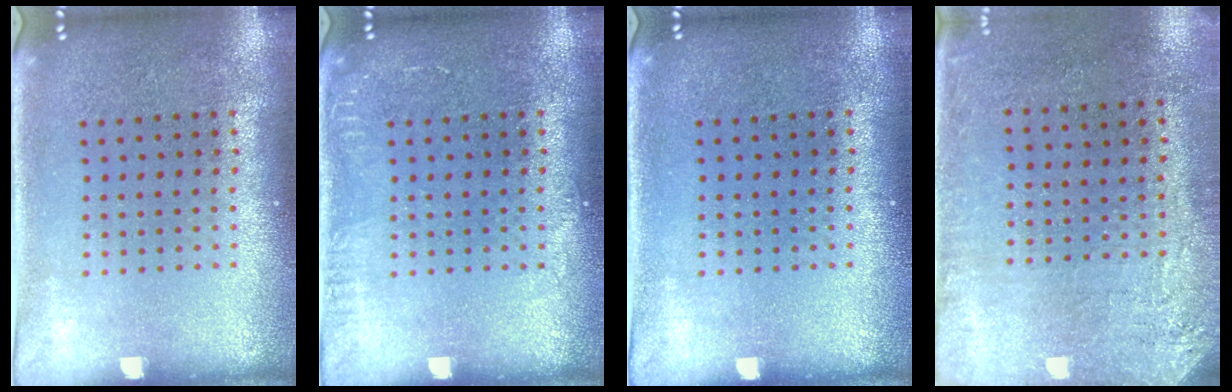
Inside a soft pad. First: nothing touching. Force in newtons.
{"total": 1.0, "press": 0.9, "slide": 0.1}
{"total": 0.0}
{"total": 2.7, "press": 2.3, "slide": 1.4}